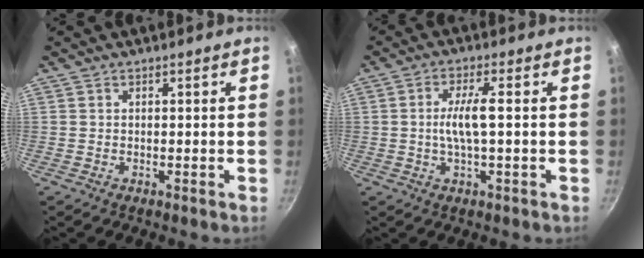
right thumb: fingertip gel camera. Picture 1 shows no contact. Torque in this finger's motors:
{"motor_torque": [-0.30, 0.51, 0.92, -0.11, 0.02]}